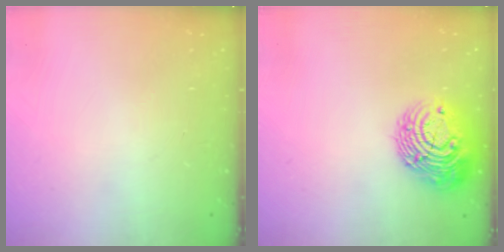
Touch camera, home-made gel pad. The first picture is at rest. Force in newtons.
{"total": 13.0, "press": 13.0, "slide": 1.1}